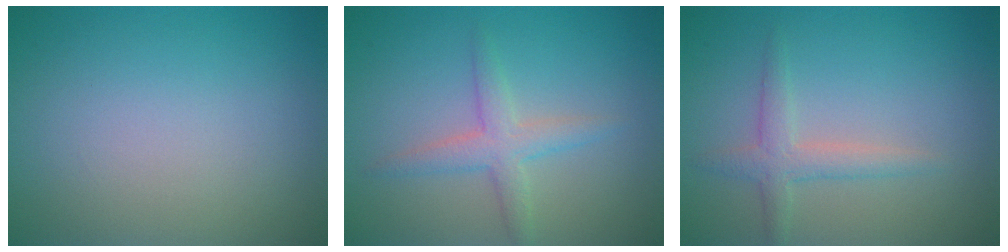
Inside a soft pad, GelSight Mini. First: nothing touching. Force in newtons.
{"total": 2.7, "press": 2.7, "slide": 0.1}
{"total": 2.2, "press": 2.2, "slide": 0.1}